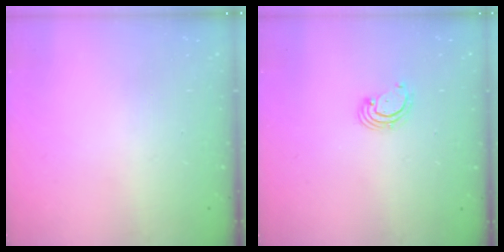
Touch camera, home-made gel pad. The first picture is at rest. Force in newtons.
{"total": 2.6, "press": 2.6, "slide": 0.3}